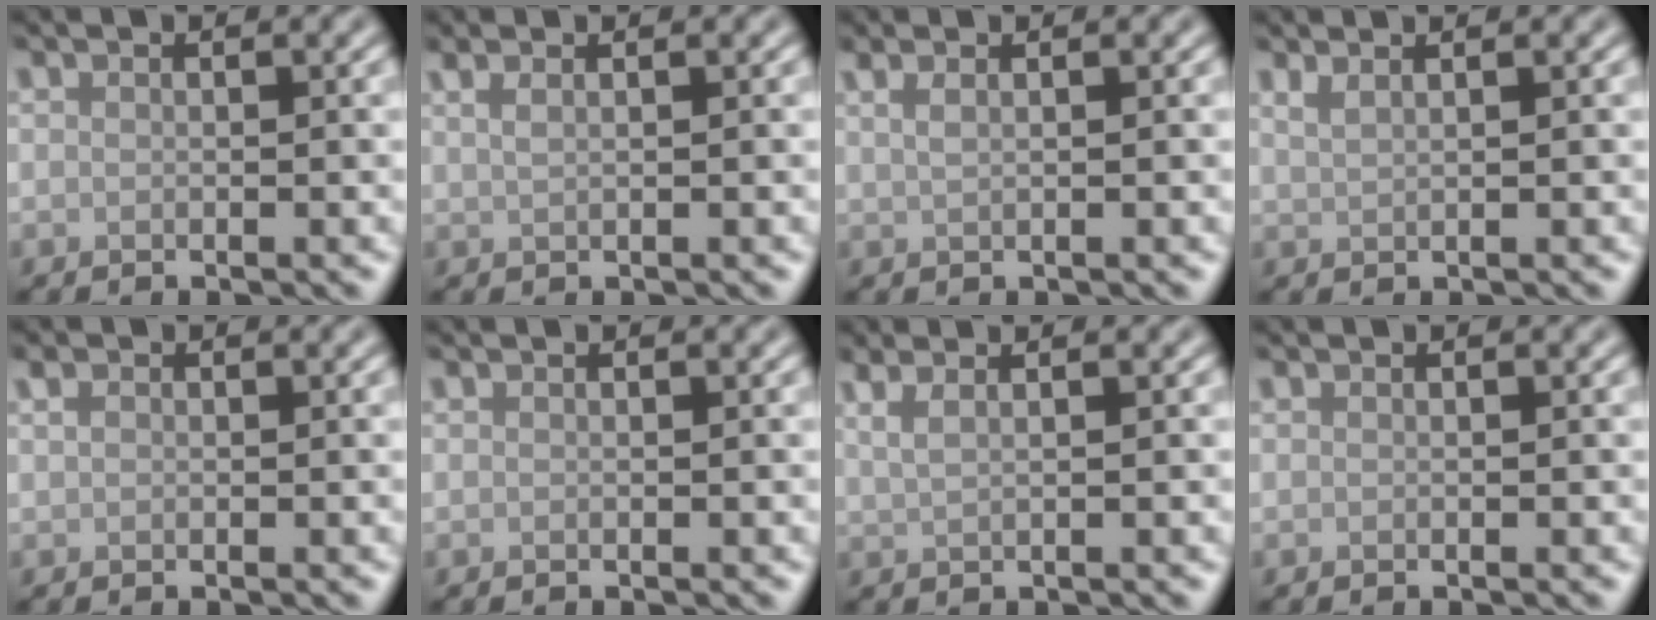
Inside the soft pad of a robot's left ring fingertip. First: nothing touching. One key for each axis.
{"total": 1.7, "fx": 1.0, "fy": 0.8, "fz": 1.2, "tx": -0.017, "ty": -0.003, "tz": 0.010}
{"total": 1.7, "fx": 0.9, "fy": 0.8, "fz": 1.2, "tx": -0.017, "ty": -0.004, "tz": 0.009}
{"total": 1.8, "fx": 1.3, "fy": 0.7, "fz": 1.0, "tx": -0.010, "ty": 0.002, "tz": 0.015}
{"total": 0.8, "fx": 0.2, "fy": 0.6, "fz": 0.4, "tx": -0.006, "ty": 0.002, "tz": 0.002}
{"total": 0.0}
{"total": 3.3, "fx": 1.9, "fy": 1.6, "fz": 2.1, "tx": -0.023, "ty": 0.013, "tz": 0.007}
{"total": 0.0}